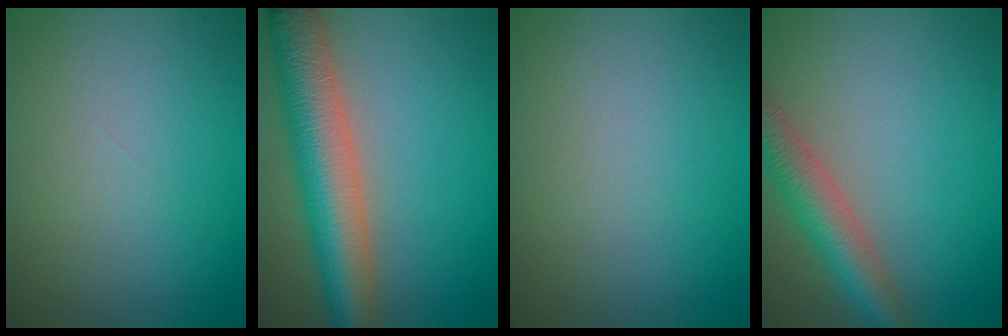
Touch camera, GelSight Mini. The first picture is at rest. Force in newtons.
{"total": 8.6, "press": 8.5, "slide": 0.6}
{"total": 0.0}
{"total": 6.0, "press": 6.0, "slide": 0.2}